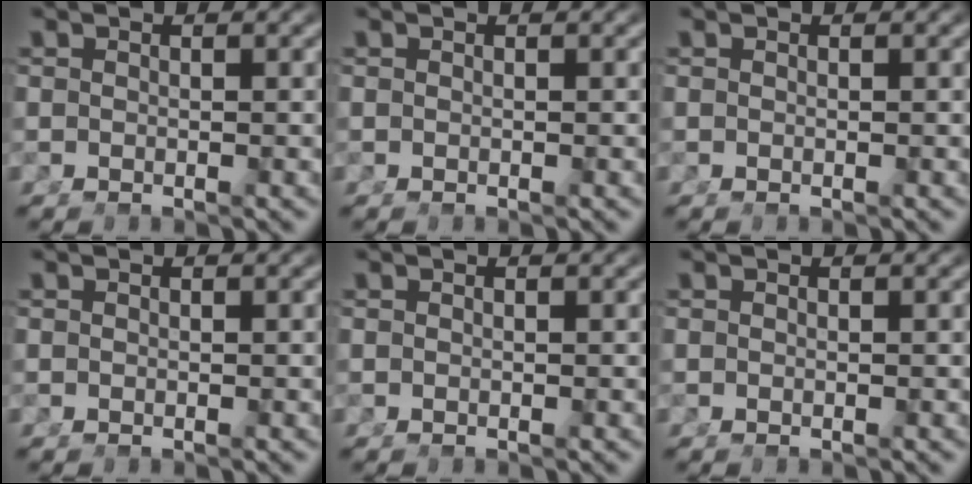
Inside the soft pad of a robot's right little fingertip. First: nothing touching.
{"total": 0.0}
{"total": 0.0}
{"total": 0.0}
{"total": 0.0}
{"total": 0.0}